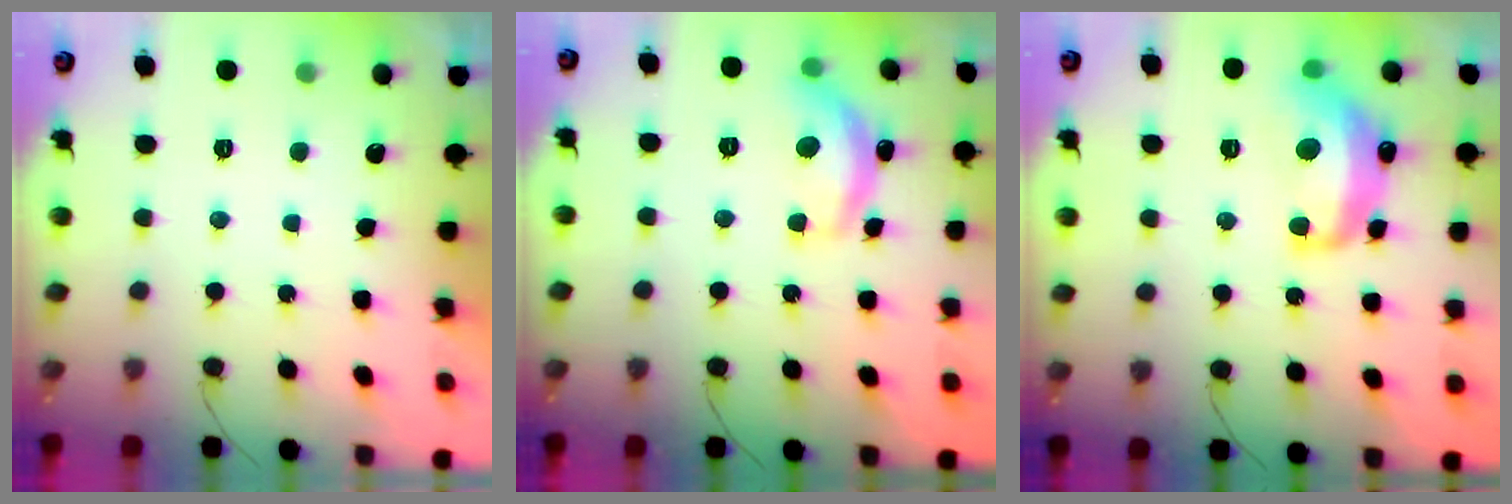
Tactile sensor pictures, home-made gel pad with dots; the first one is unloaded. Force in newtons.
{"total": 12.6, "press": 12.6, "slide": 0.5}
{"total": 13.7, "press": 13.7, "slide": 0.8}